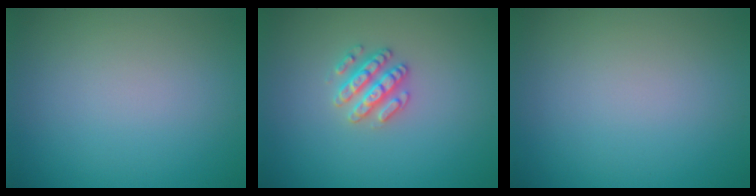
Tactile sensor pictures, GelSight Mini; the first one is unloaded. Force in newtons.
{"total": 2.6, "press": 2.6, "slide": 0.3}
{"total": 0.0}